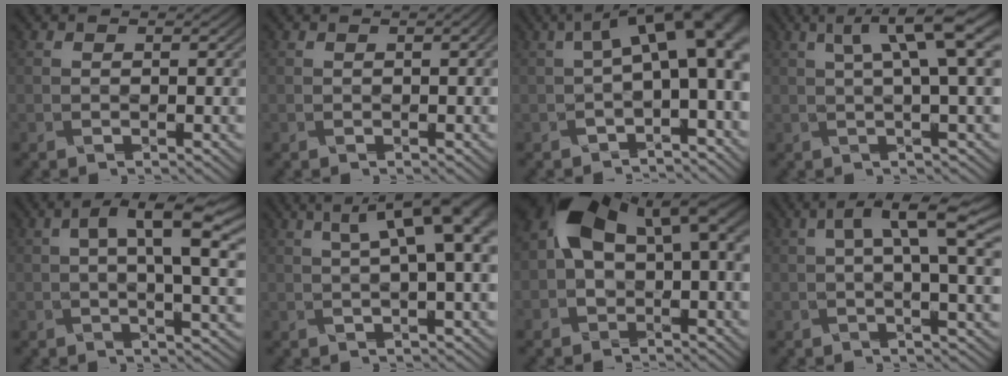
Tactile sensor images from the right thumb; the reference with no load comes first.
{"total": 0.8, "force": [0.1, 0.1, 0.8], "torque": [-0.011, 0.005, 0.003]}
{"total": 10.0, "force": [1.0, 4.1, 9.1], "torque": [-0.130, 0.010, 0.017]}
{"total": 8.2, "force": [2.6, 1.3, 7.7], "torque": [-0.113, 0.026, 0.042]}
{"total": 8.3, "force": [2.1, 2.6, 7.6], "torque": [-0.122, 0.003, 0.035]}
{"total": 8.6, "force": [2.5, 2.2, 8.0], "torque": [-0.105, 0.026, 0.036]}
{"total": 14.6, "force": [1.7, 9.0, 11.4], "torque": [-0.233, -0.011, 0.026]}
{"total": 6.5, "force": [1.9, 1.3, 6.1], "torque": [-0.096, 0.014, 0.027]}